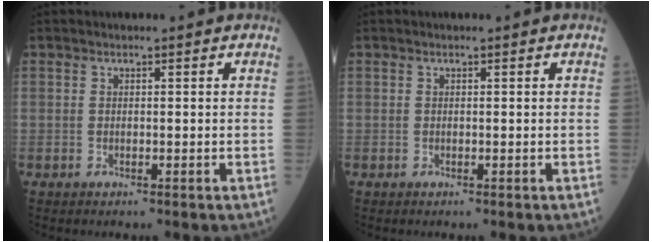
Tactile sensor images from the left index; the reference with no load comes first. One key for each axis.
{"total": 0.0}